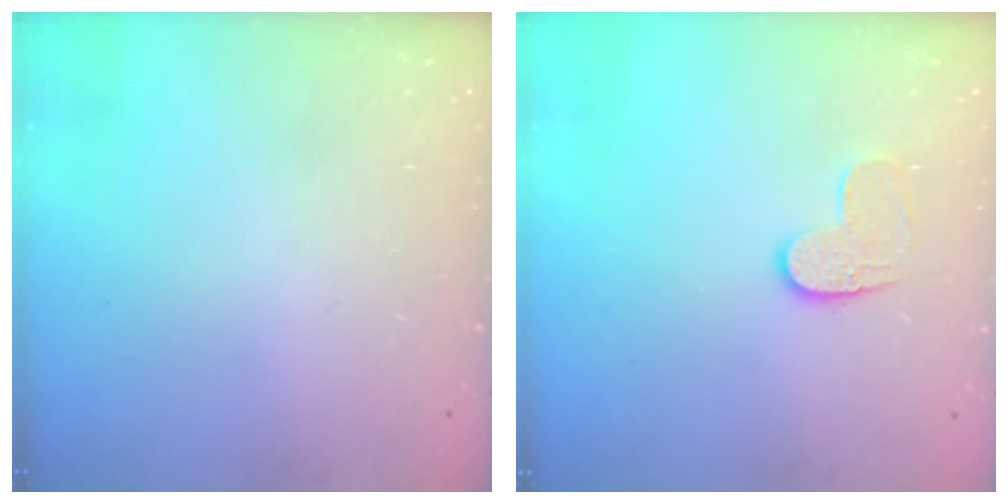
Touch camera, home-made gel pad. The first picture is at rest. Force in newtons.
{"total": 5.7, "press": 5.7, "slide": 0.3}